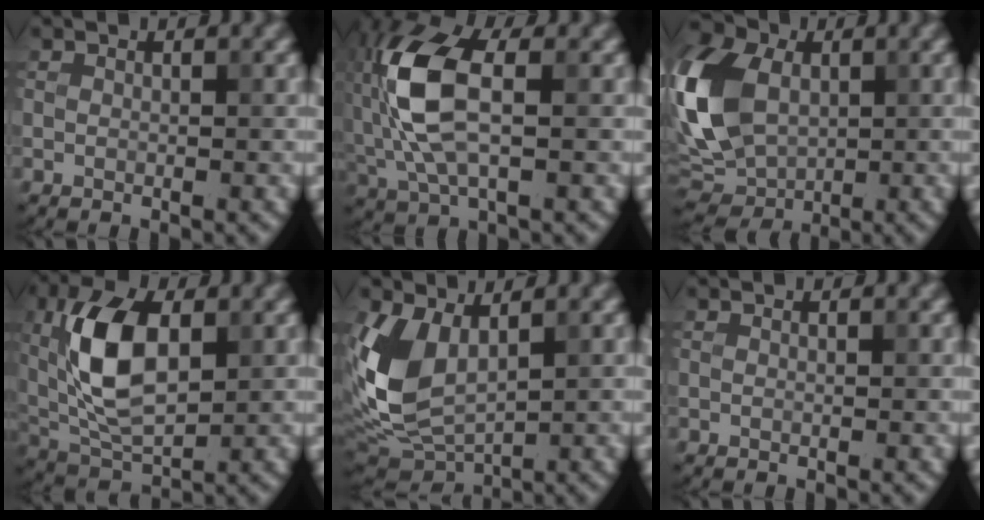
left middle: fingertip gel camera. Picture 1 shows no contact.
{"total": 8.8, "force": [0.5, 4.5, 7.6], "torque": [-0.172, 0.015, 0.003]}
{"total": 13.6, "force": [1.2, 9.5, 9.7], "torque": [-0.224, 0.012, 0.006]}
{"total": 8.6, "force": [1.5, 4.6, 7.2], "torque": [-0.149, 0.007, 0.026]}
{"total": 6.4, "force": [1.7, 3.9, 4.8], "torque": [-0.114, -0.014, 0.037]}
{"total": 0.0}